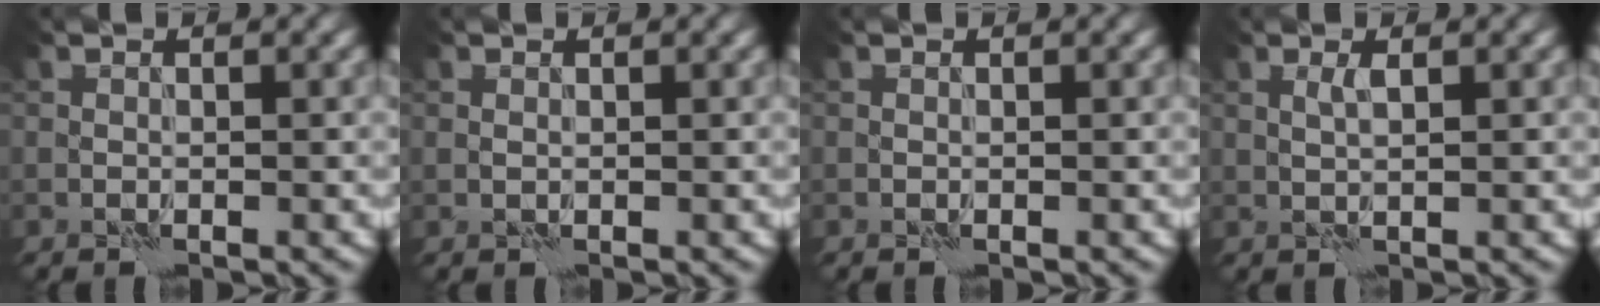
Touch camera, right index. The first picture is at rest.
{"total": 0.0}
{"total": 0.0}
{"total": 1.0, "force": [0.3, 0.0, 1.0], "torque": [-0.020, 0.003, 0.004]}